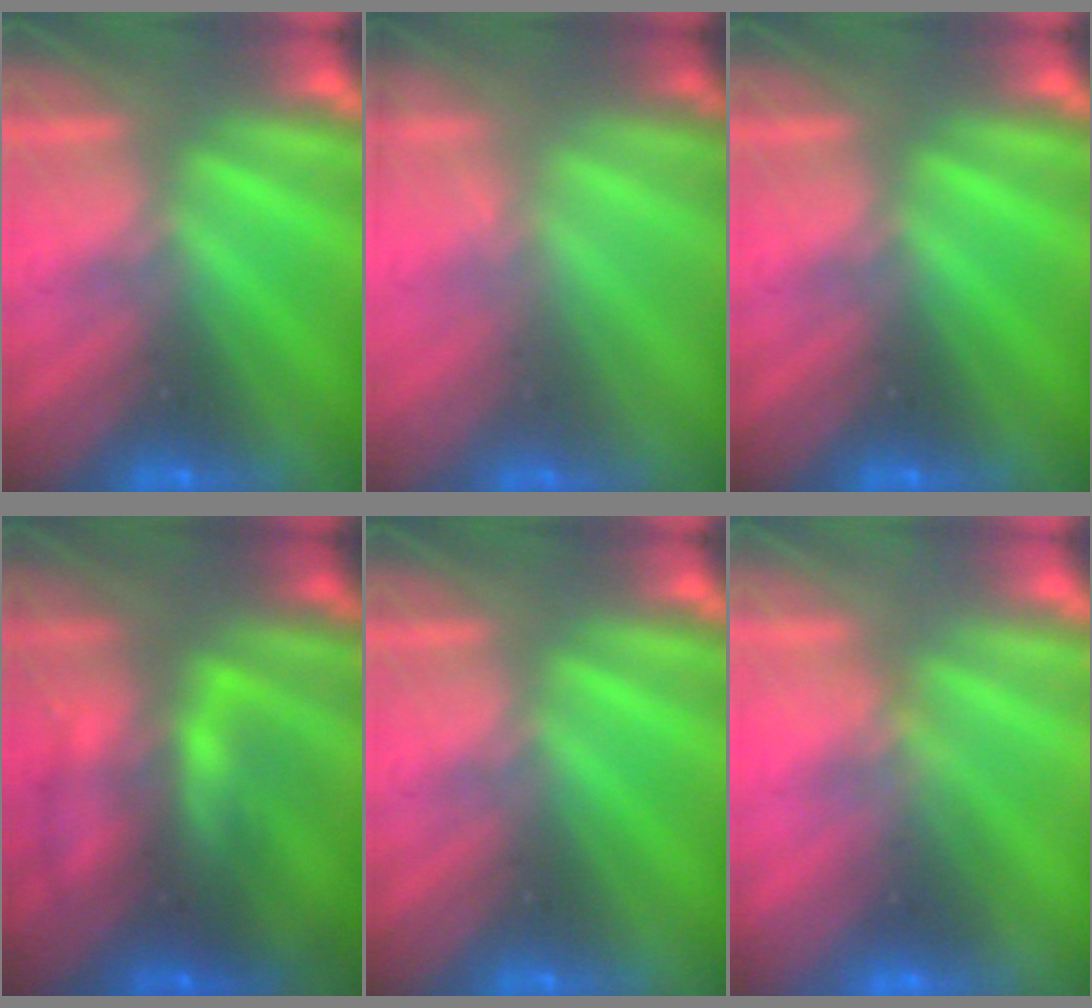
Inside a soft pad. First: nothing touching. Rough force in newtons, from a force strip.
{"total": 1.6}
{"total": 0.0}
{"total": 5.7}
{"total": 0.0}
{"total": 2.9}